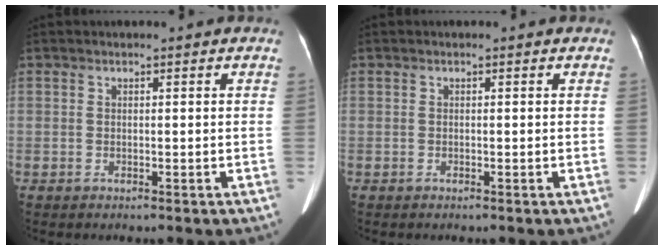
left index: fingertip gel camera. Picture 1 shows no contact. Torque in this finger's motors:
{"motor_torque": [0.00, 0.00, 0.00, 0.00]}